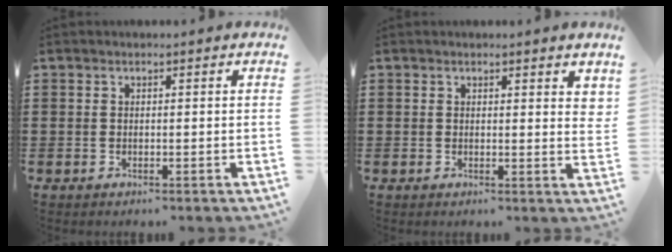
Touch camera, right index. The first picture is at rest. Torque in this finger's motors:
{"motor_torque": [-0.27, 0.24, 0.18, 0.01]}